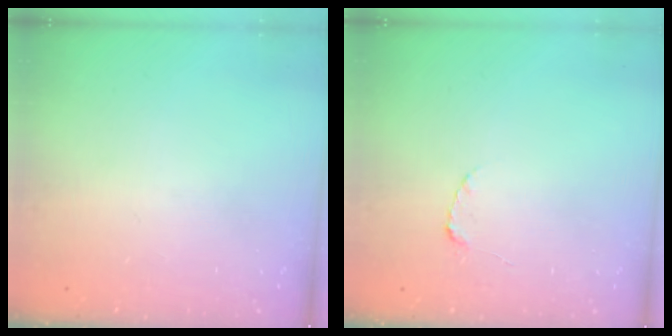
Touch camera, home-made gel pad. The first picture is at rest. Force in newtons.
{"total": 2.2, "press": 2.2, "slide": 0.3}